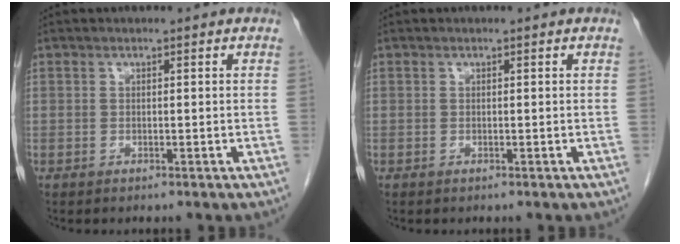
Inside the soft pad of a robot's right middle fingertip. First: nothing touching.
{"total": 0.0}